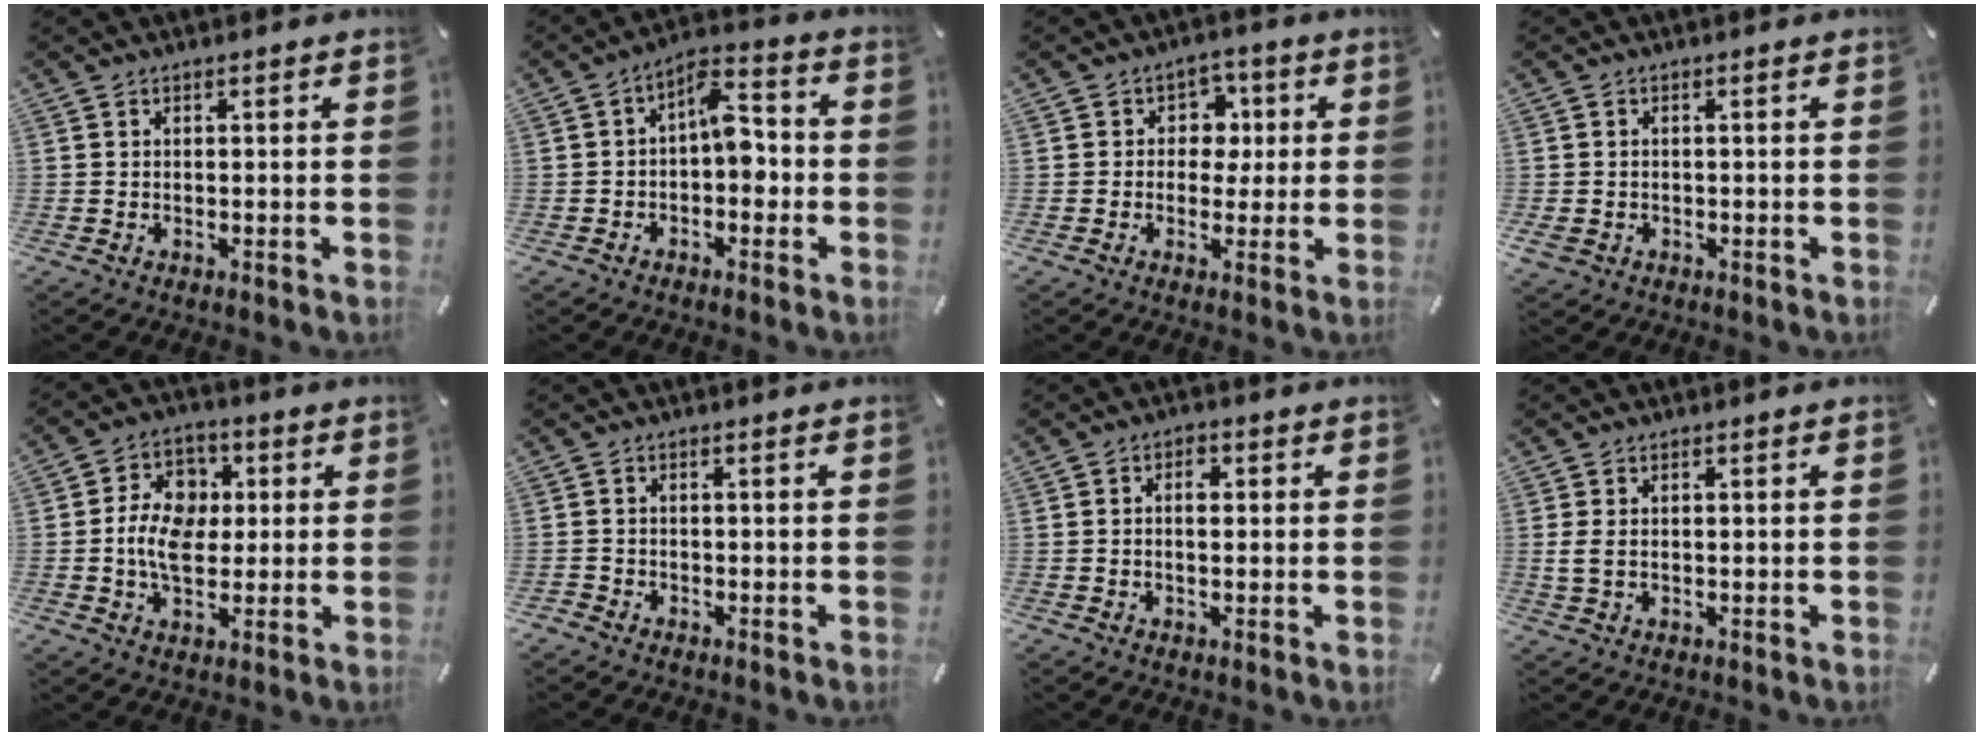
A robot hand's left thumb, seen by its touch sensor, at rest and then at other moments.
{"total": 7.6, "force": [-0.8, 4.6, 6.1], "torque": [-0.086, 0.006, -0.019]}
{"total": 6.3, "force": [0.4, 5.8, 2.6], "torque": [-0.034, 0.009, 0.003]}
{"total": 1.7, "force": [-0.6, 1.4, 0.7], "torque": [-0.014, 0.002, -0.012]}
{"total": 10.6, "force": [-0.3, 8.3, 6.6], "torque": [-0.126, 0.014, -0.007]}
{"total": 1.3, "force": [-1.0, 0.8, 0.3], "torque": [-0.005, 0.003, -0.021]}
{"total": 2.9, "force": [0.2, 1.8, 2.2], "torque": [-0.031, 0.001, -0.001]}
{"total": 2.8, "force": [0.4, 1.9, 2.1], "torque": [-0.050, 0.003, 0.004]}